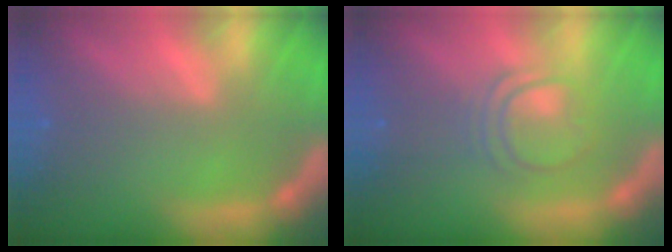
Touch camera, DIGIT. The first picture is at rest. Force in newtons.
{"total": 4.0}